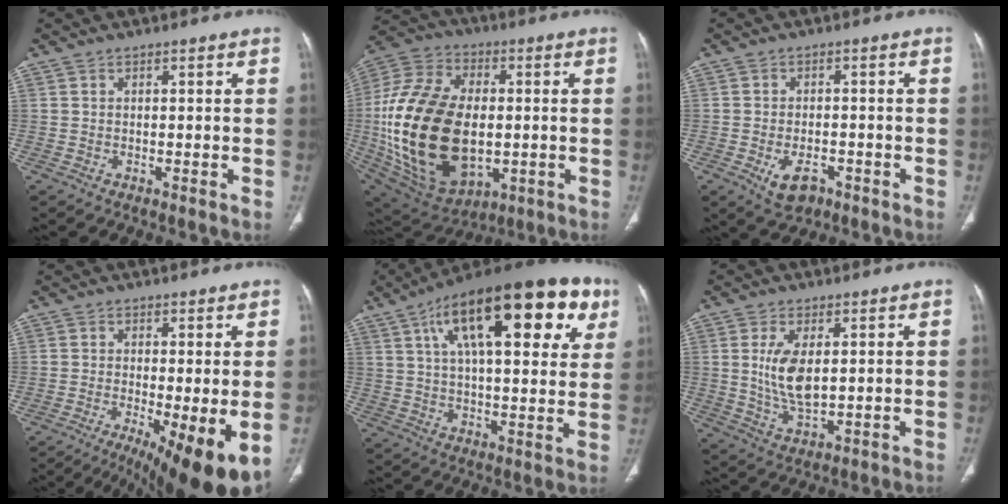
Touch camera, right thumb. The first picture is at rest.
{"total": 30.3, "force": [-2.1, 18.5, 23.9], "torque": [-0.478, -0.005, -0.011]}
{"total": 5.5, "force": [-2.5, 3.3, 3.5], "torque": [-0.055, 0.009, -0.035]}
{"total": 12.9, "force": [-4.7, 3.0, 11.7], "torque": [-0.160, -0.019, -0.067]}
{"total": 28.4, "force": [12.1, 11.1, 23.2], "torque": [-0.323, 0.009, 0.177]}
{"total": 8.3, "force": [1.3, 3.9, 7.2], "torque": [-0.142, -0.016, 0.035]}